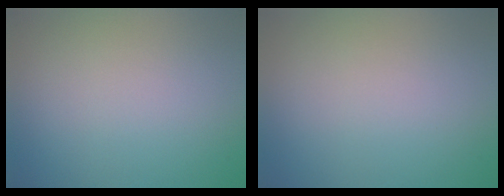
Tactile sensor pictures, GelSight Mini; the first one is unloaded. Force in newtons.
{"total": 0.0}